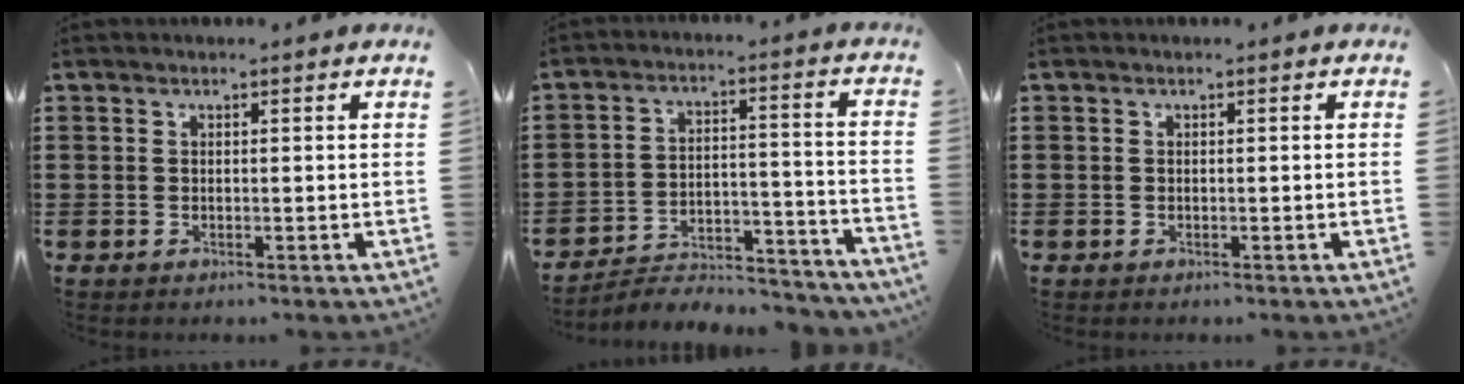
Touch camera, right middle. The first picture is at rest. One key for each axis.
{"total": 4.6, "fx": -4.4, "fy": 0.8, "fz": 1.1, "tx": -0.021, "ty": 0.006, "tz": -0.091}
{"total": 0.0}